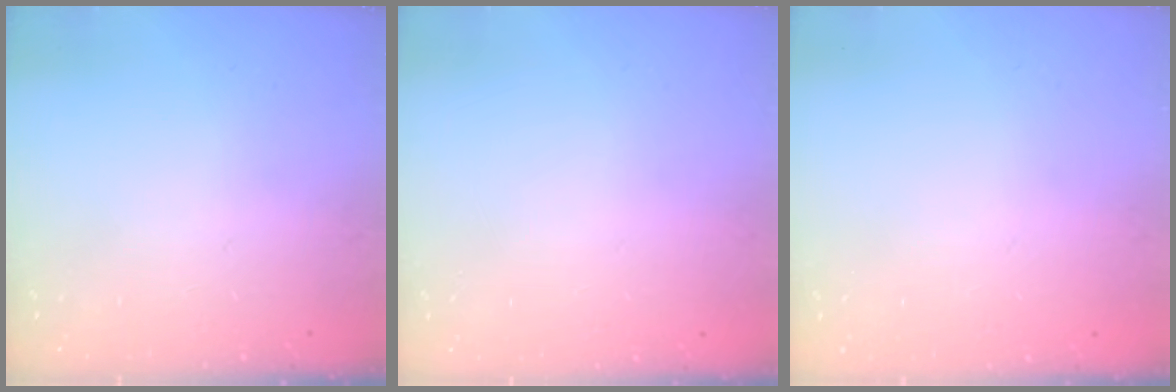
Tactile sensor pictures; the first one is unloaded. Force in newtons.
{"total": 0.0}
{"total": 0.0}